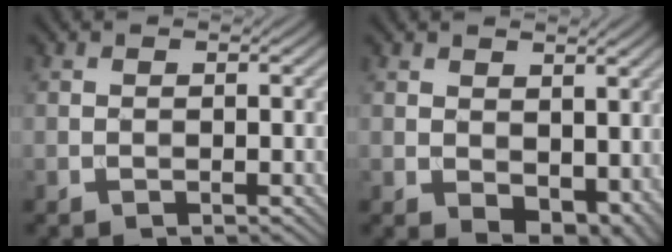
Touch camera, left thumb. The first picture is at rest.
{"total": 5.0, "force": [0.8, 3.3, 3.6], "torque": [-0.067, -0.018, 0.024]}